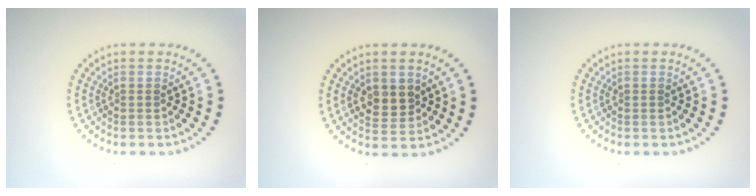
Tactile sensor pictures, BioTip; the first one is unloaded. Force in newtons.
{"total": 2.6, "press": 2.5, "slide": 0.6}
{"total": 0.0}